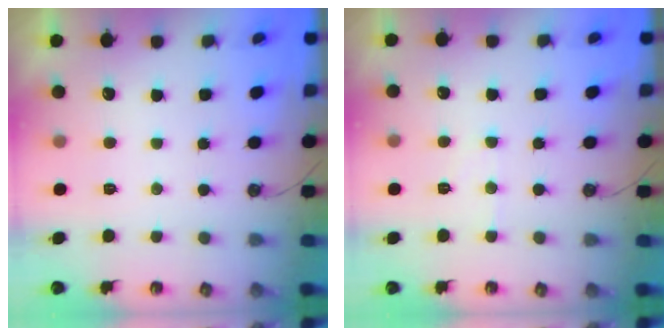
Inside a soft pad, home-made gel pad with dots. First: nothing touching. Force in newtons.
{"total": 4.1, "press": 4.0, "slide": 0.8}